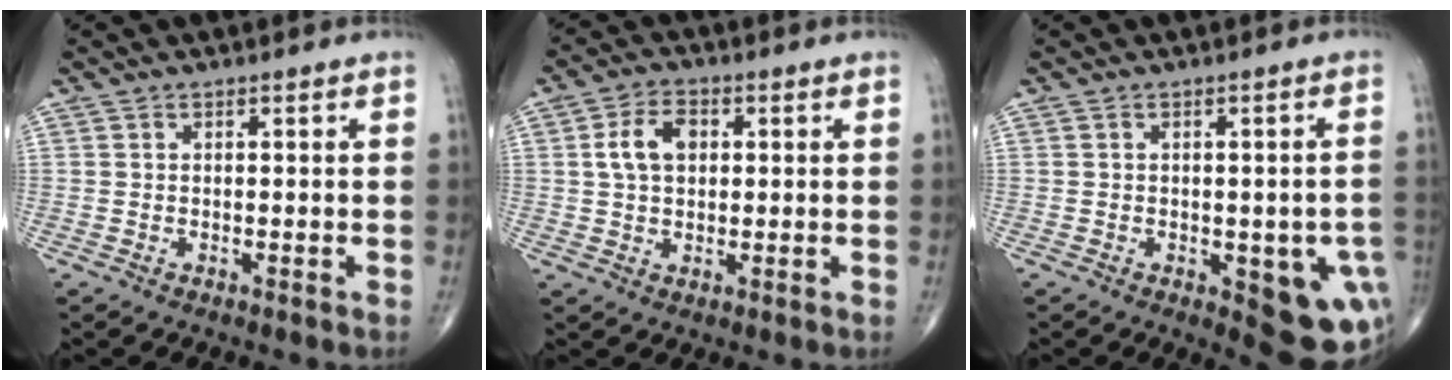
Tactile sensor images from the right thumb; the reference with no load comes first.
{"total": 6.8, "force": [1.3, 4.4, 4.9], "torque": [-0.086, 0.010, 0.021]}
{"total": 13.3, "force": [-3.5, 5.7, 11.5], "torque": [-0.108, -0.001, -0.024]}